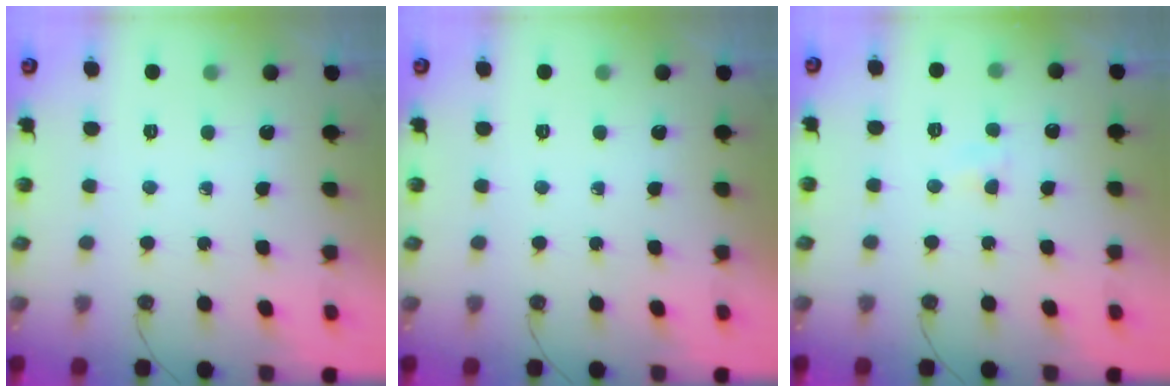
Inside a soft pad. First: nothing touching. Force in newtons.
{"total": 0.0}
{"total": 2.5, "press": 2.5, "slide": 0.4}